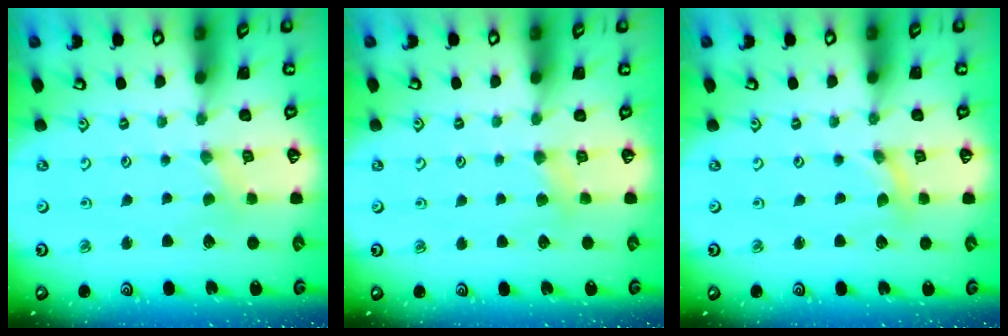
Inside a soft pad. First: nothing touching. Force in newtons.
{"total": 4.1, "press": 4.1, "slide": 0.6}
{"total": 0.0}